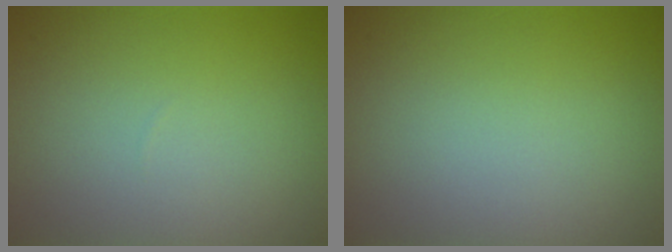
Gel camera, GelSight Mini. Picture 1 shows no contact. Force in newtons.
{"total": 0.0}